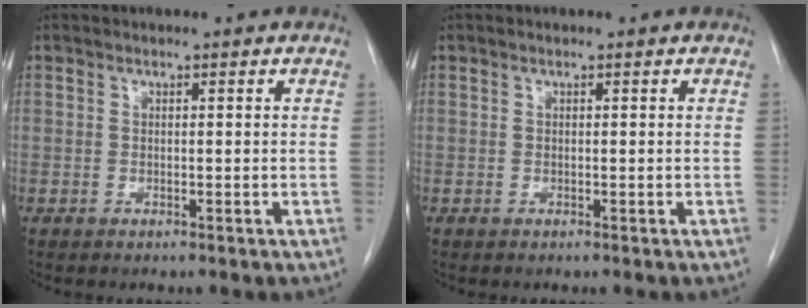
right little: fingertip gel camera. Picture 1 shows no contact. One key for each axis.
{"total": 0.0}